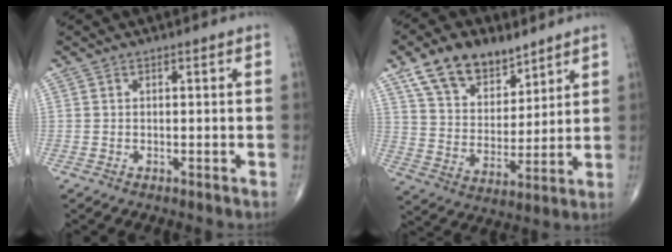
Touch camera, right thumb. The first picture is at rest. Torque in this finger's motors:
{"motor_torque": [-1.29, 2.16, 0.87, 0.76, 0.11]}